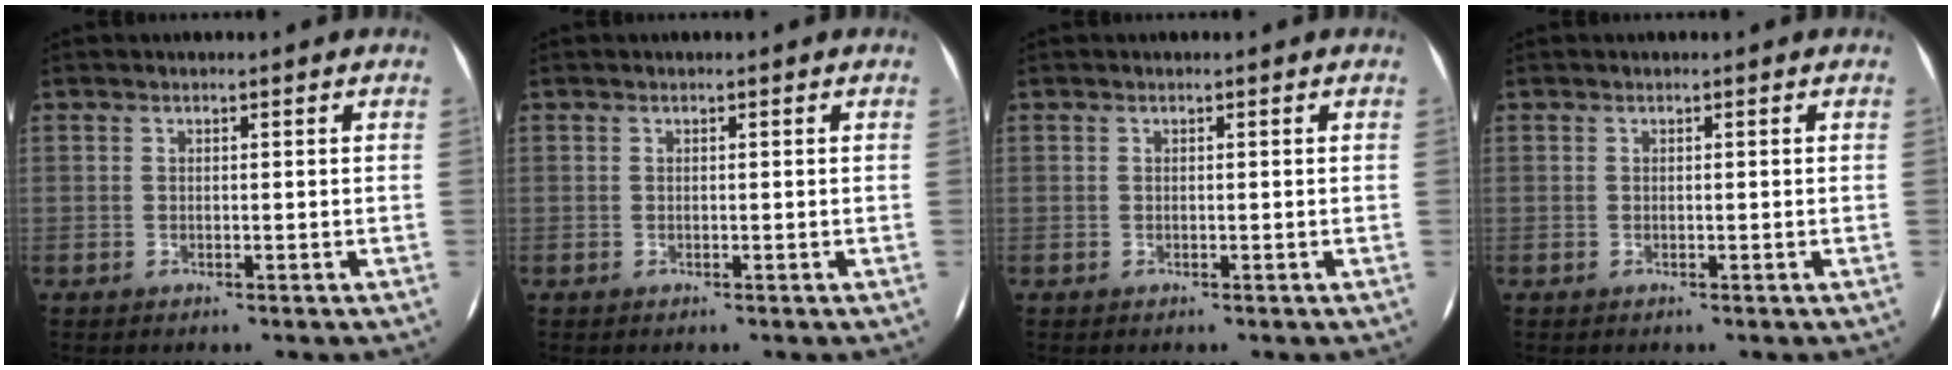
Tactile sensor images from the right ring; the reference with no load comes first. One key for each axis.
{"total": 0.0}
{"total": 0.0}
{"total": 0.0}